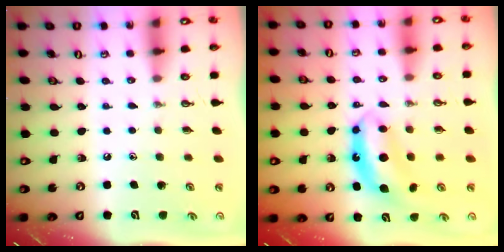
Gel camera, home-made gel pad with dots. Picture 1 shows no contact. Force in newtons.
{"total": 7.0, "press": 7.0, "slide": 0.4}